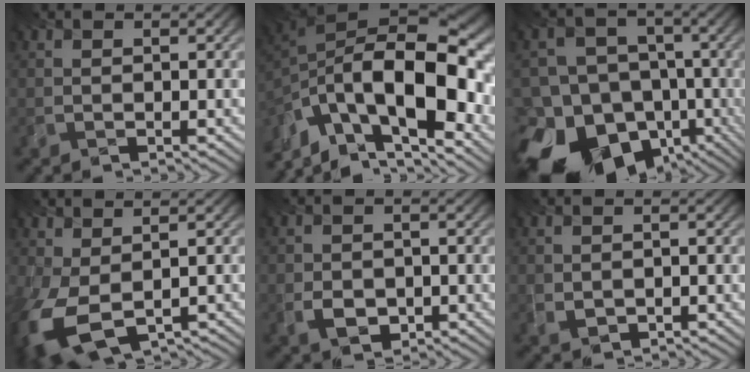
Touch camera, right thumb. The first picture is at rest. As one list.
[{"total": 16.6, "force": [-7.4, 7.2, 13.0], "torque": [-0.226, 0.001, -0.141]}, {"total": 20.8, "force": [-13.3, 14.6, 6.4], "torque": [-0.141, -0.039, -0.231]}, {"total": 9.1, "force": [-1.7, 5.5, 7.1], "torque": [-0.191, -0.034, -0.008]}, {"total": 2.8, "force": [-1.6, 1.9, 1.3], "torque": [-0.035, -0.010, -0.028]}, {"total": 1.1, "force": [0.0, 0.9, 0.6], "torque": [-0.021, -0.001, 0.001]}]